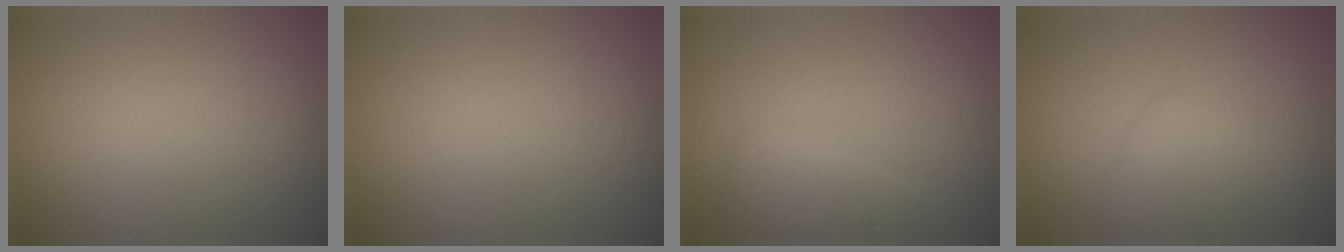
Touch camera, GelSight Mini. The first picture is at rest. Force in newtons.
{"total": 0.0}
{"total": 1.9, "press": 1.9, "slide": 0.2}
{"total": 2.5, "press": 2.5, "slide": 0.1}